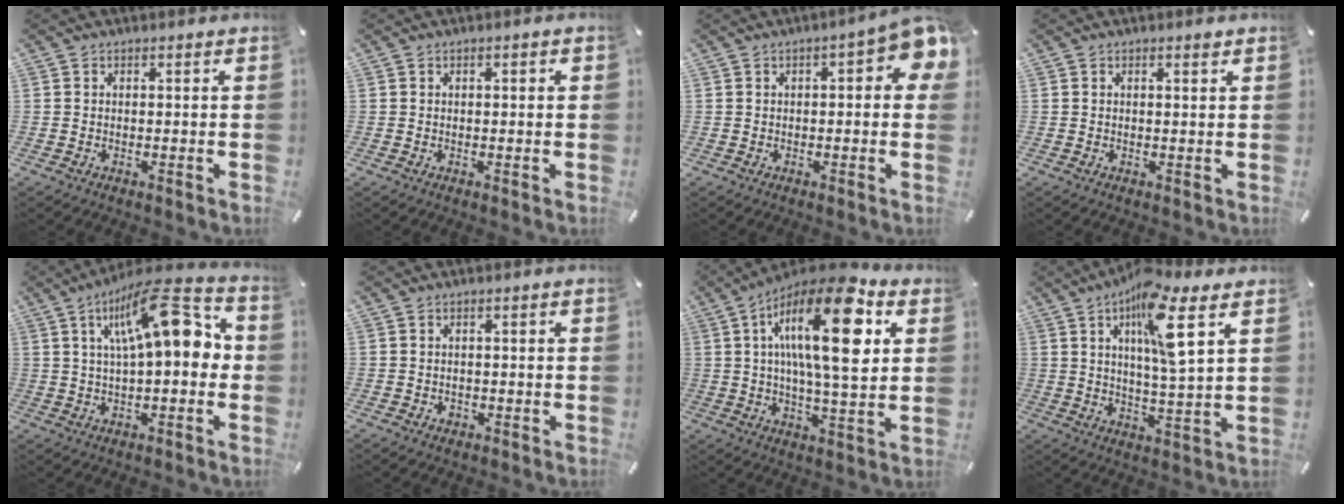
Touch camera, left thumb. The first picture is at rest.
{"total": 0.7, "force": [0.0, 0.2, 0.6], "torque": [-0.010, 0.003, -0.001]}
{"total": 8.0, "force": [2.2, 3.0, 7.1], "torque": [-0.090, -0.012, 0.035]}
{"total": 1.0, "force": [0.6, 0.1, 0.7], "torque": [-0.015, -0.001, 0.011]}
{"total": 17.3, "force": [5.3, 6.6, 15.1], "torque": [-0.224, -0.020, 0.083]}
{"total": 1.4, "force": [-0.4, 1.1, 0.6], "torque": [-0.014, 0.004, -0.011]}
{"total": 22.1, "force": [7.1, 7.4, 19.5], "torque": [-0.329, -0.025, 0.097]}
{"total": 12.8, "force": [6.2, 2.4, 10.9], "torque": [-0.189, -0.017, 0.098]}